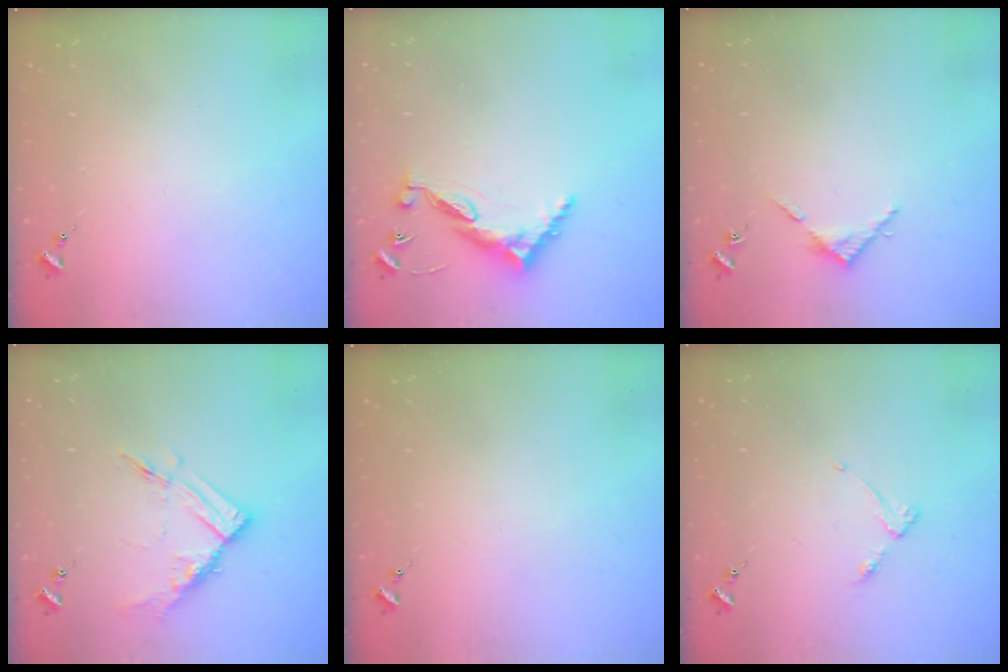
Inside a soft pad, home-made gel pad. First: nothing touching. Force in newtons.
{"total": 9.8, "press": 9.7, "slide": 1.0}
{"total": 4.7, "press": 4.7, "slide": 0.2}
{"total": 11.9, "press": 11.9, "slide": 0.6}
{"total": 0.0}
{"total": 4.0, "press": 3.9, "slide": 0.5}